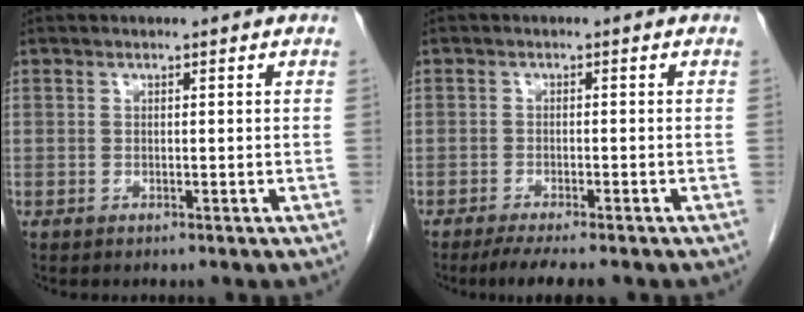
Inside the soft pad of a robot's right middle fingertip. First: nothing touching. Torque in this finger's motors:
{"motor_torque": [0.93, -0.58, 0.15, 0.08]}